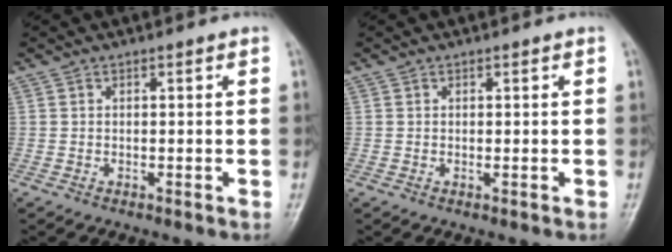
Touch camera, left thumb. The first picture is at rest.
{"total": 0.5, "force": [0.2, 0.1, 0.5], "torque": [-0.010, -0.002, 0.003]}